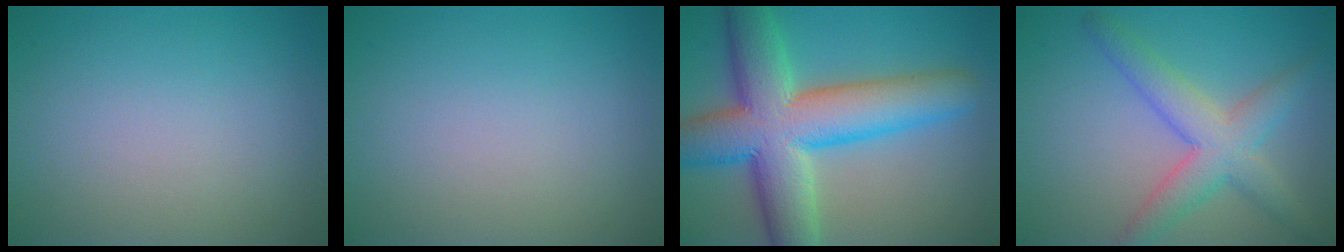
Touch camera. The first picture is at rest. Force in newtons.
{"total": 0.0}
{"total": 12.1, "press": 12.1, "slide": 0.4}
{"total": 5.2, "press": 5.2, "slide": 0.2}